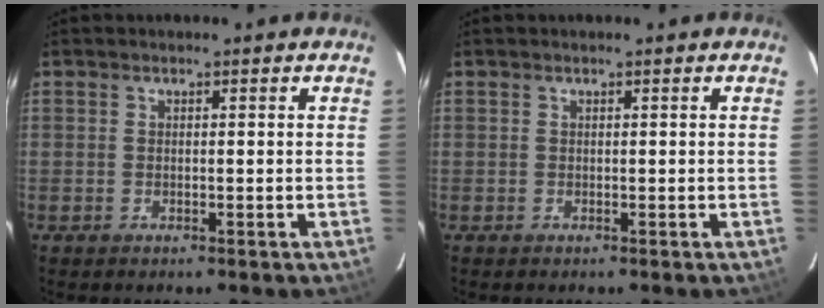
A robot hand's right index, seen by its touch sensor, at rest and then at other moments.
{"total": 0.0}